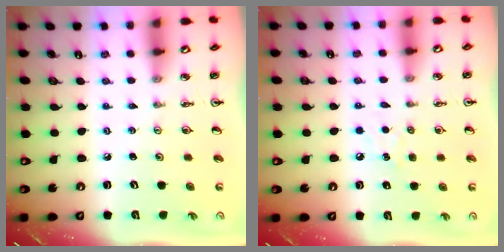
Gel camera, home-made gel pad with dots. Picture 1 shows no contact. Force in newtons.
{"total": 4.7, "press": 4.6, "slide": 0.7}